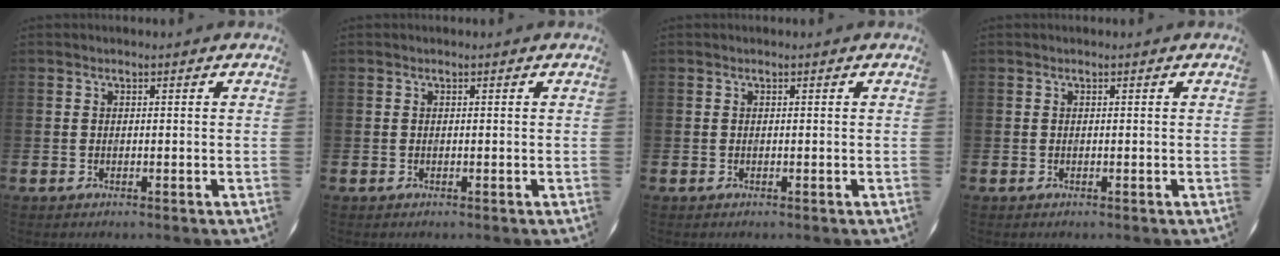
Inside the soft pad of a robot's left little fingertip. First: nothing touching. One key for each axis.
{"total": 0.0}
{"total": 0.0}
{"total": 0.0}